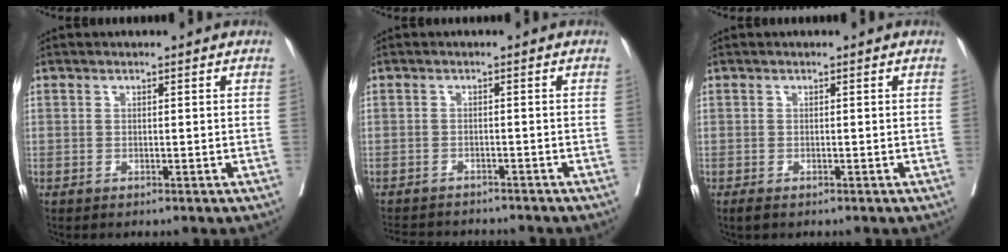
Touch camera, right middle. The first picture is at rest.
{"total": 9.3, "force": [-8.7, 1.9, 2.6], "torque": [-0.045, -0.004, -0.116]}
{"total": 1.1, "force": [-0.8, 0.4, 0.6], "torque": [-0.014, -0.003, -0.011]}